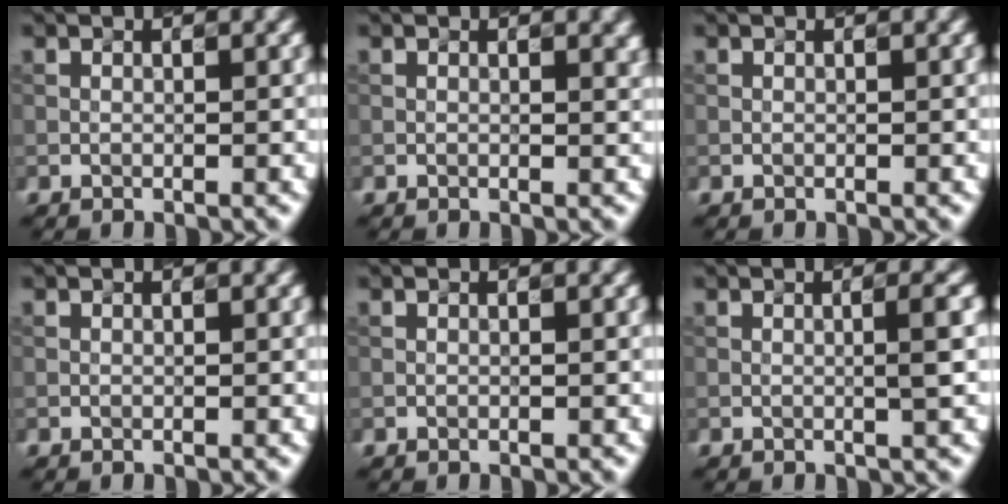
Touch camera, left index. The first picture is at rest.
{"total": 1.9, "force": [0.9, 0.9, 1.4], "torque": [-0.003, 0.009, 0.006]}
{"total": 0.0}
{"total": 0.0}
{"total": 0.0}
{"total": 2.2, "force": [-0.1, 0.3, 2.1], "torque": [-0.030, 0.007, 0.001]}